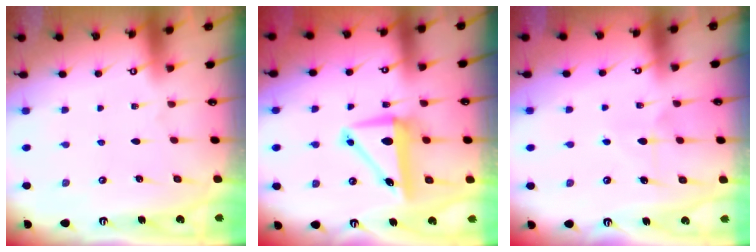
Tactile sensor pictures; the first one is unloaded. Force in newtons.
{"total": 8.7, "press": 8.4, "slide": 2.1}
{"total": 5.5, "press": 5.4, "slide": 0.8}